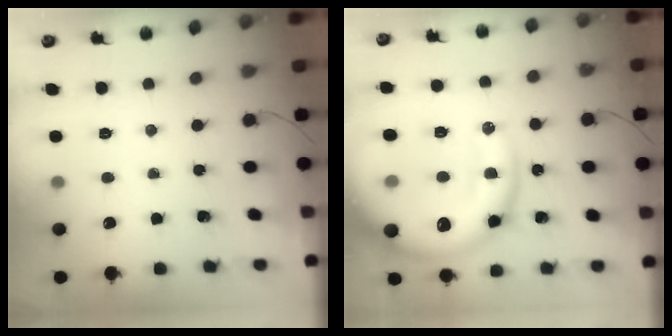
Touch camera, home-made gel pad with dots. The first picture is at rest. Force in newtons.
{"total": 25.1, "press": 24.8, "slide": 3.9}